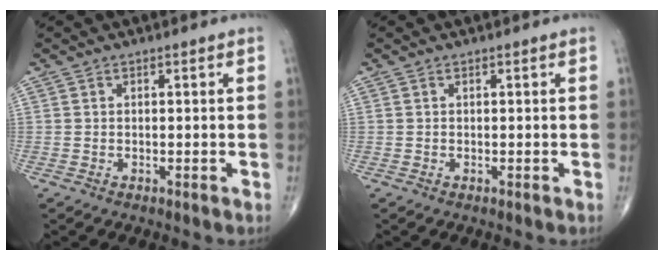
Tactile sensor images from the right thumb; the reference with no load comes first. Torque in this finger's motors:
{"motor_torque": [0.20, 0.08, -0.11, -0.22, 0.00]}